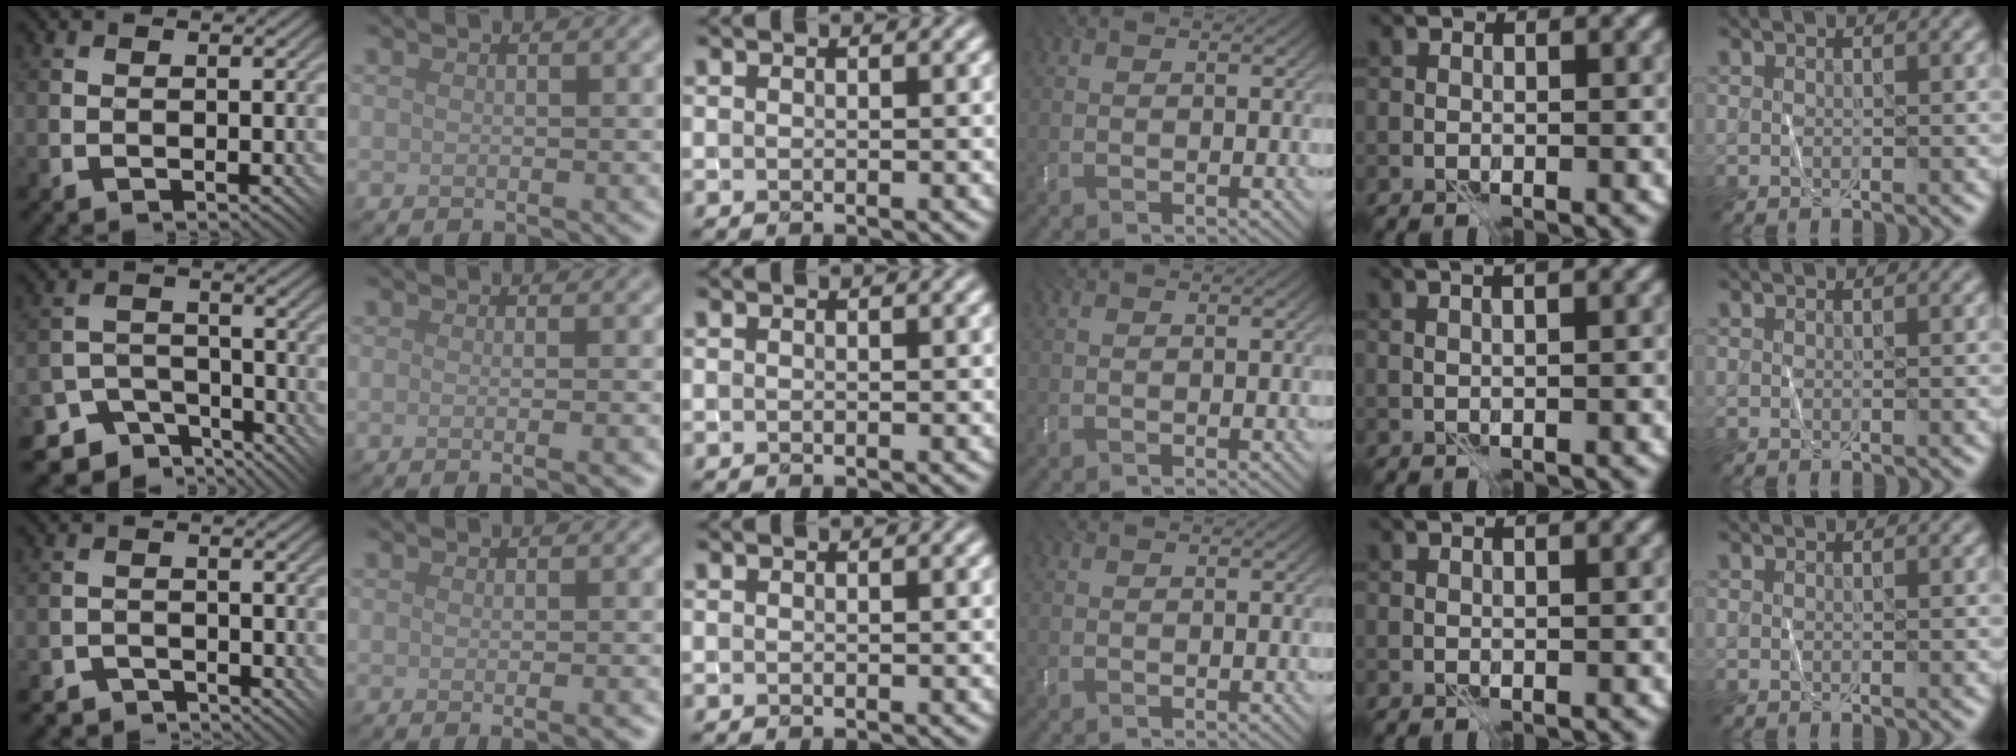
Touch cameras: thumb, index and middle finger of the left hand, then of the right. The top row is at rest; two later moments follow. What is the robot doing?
{"motion": "fold", "object": "shorts"}